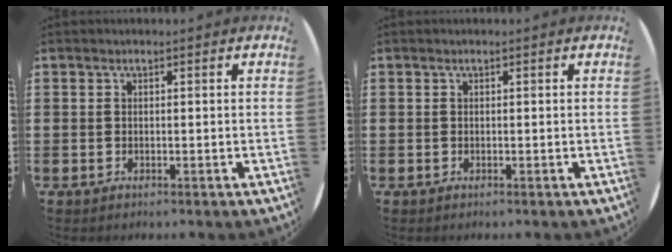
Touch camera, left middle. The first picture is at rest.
{"total": 0.0}